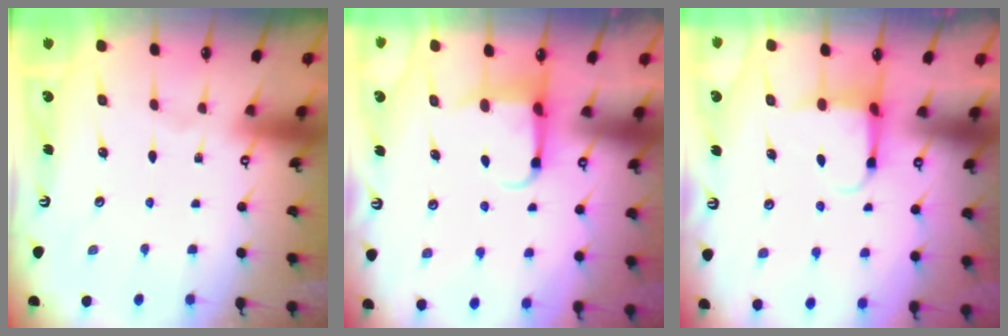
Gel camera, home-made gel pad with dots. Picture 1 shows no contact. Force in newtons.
{"total": 4.3, "press": 4.2, "slide": 0.7}
{"total": 4.0, "press": 3.8, "slide": 1.1}